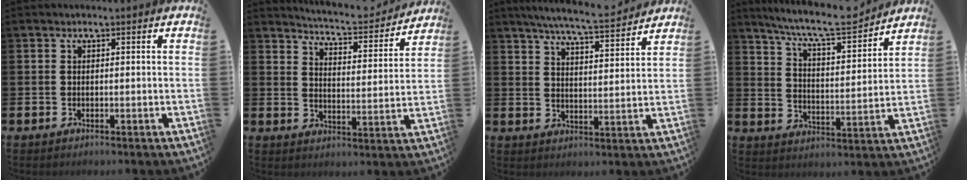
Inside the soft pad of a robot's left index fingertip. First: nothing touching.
{"total": 5.5, "force": [5.4, 0.4, 1.1], "torque": [-0.032, -0.045, 0.088]}
{"total": 6.8, "force": [6.5, -0.2, 2.1], "torque": [-0.058, -0.039, 0.113]}
{"total": 8.7, "force": [8.0, 1.1, 3.4], "torque": [-0.089, -0.053, 0.138]}